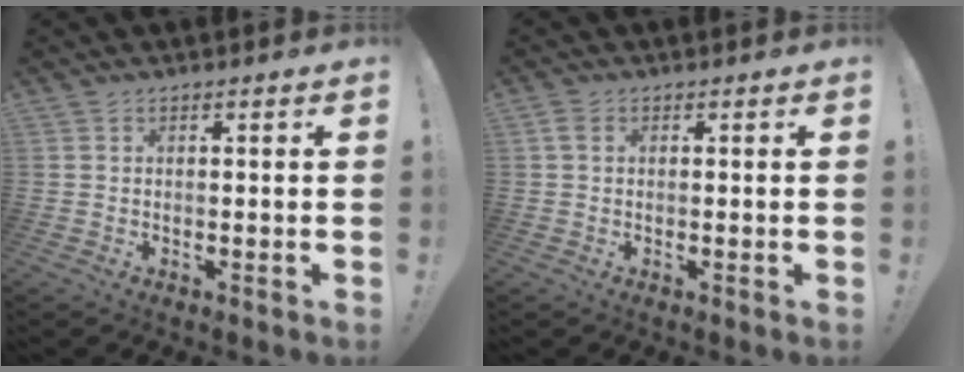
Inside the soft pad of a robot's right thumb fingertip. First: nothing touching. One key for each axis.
{"total": 1.8, "fx": 0.5, "fy": 1.1, "fz": 1.2, "tx": -0.016, "ty": 0.002, "tz": 0.009}